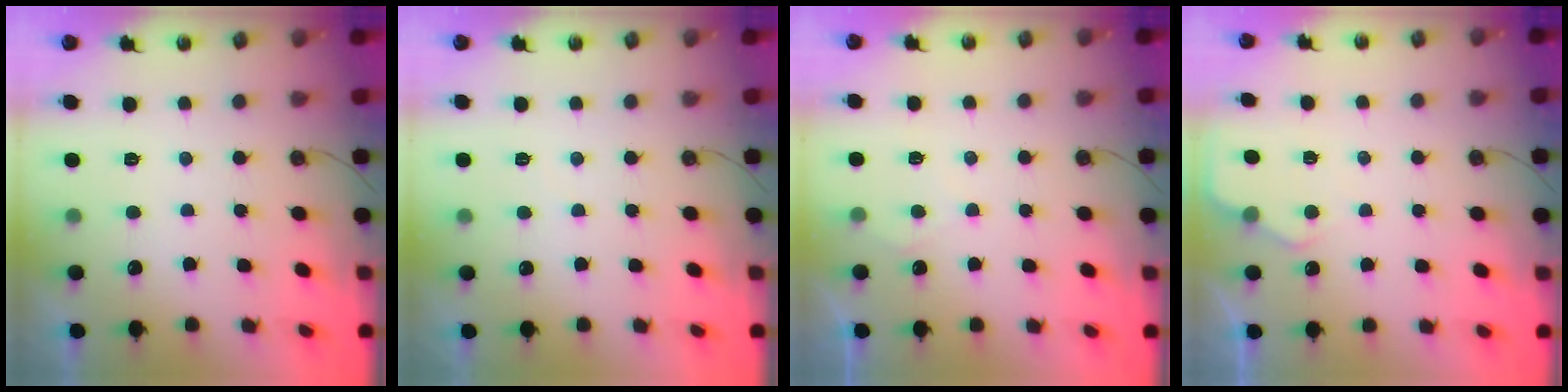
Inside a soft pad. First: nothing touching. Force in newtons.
{"total": 3.0, "press": 3.0, "slide": 0.4}
{"total": 3.3, "press": 3.2, "slide": 0.5}
{"total": 3.9, "press": 3.9, "slide": 0.5}